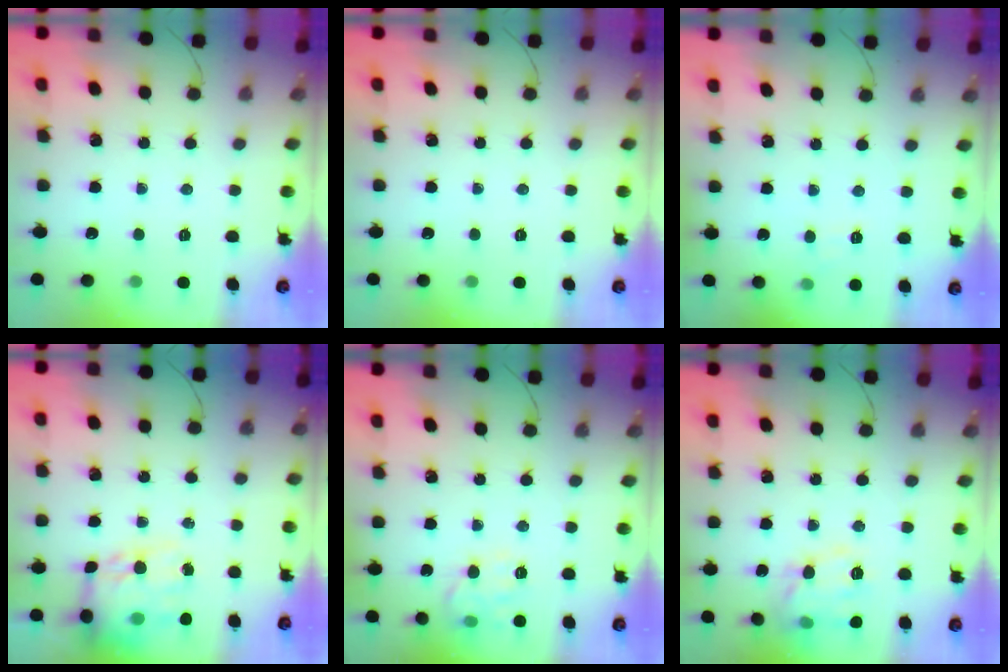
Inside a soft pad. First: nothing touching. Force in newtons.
{"total": 0.0}
{"total": 4.1, "press": 4.0, "slide": 1.0}
{"total": 14.4, "press": 13.9, "slide": 3.8}
{"total": 7.9, "press": 7.9, "slide": 0.5}
{"total": 11.4, "press": 11.4, "slide": 0.3}